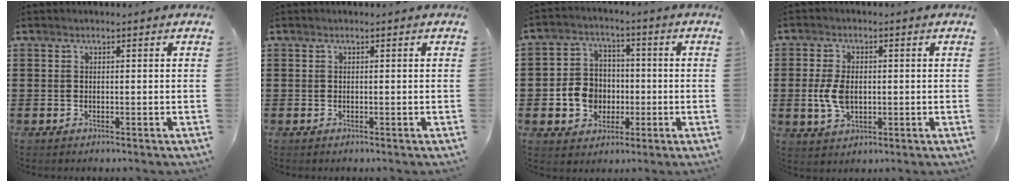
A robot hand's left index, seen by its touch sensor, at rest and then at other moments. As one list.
[{"total": 0.0}, {"total": 7.3, "force": [-1.2, 6.5, 3.1], "torque": [-0.086, 0.018, -0.022]}, {"total": 5.7, "force": [-0.1, 3.4, 4.5], "torque": [-0.116, -0.001, -0.009]}]